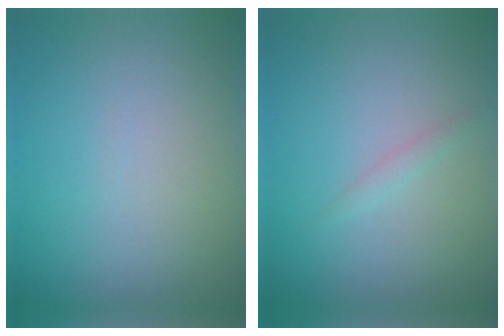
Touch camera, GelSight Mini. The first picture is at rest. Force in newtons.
{"total": 0.8, "press": 0.8, "slide": 0.0}